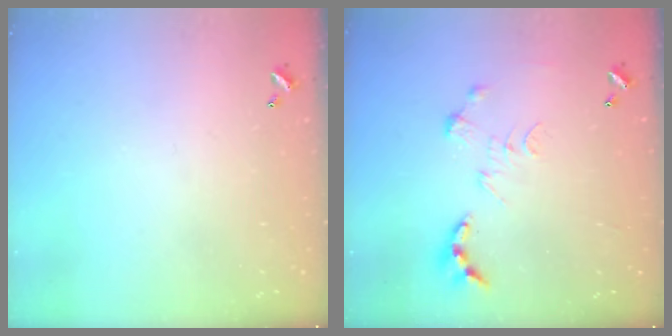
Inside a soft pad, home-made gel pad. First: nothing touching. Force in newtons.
{"total": 0.0}